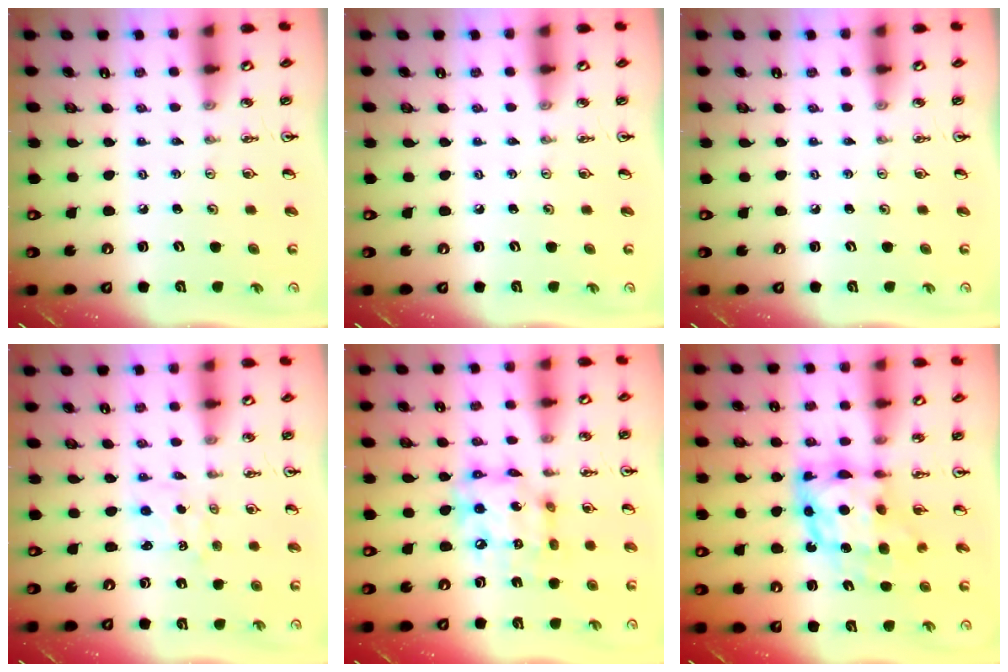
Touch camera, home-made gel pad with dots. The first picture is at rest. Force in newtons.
{"total": 0.0}
{"total": 0.0}
{"total": 0.9, "press": 0.7, "slide": 0.6}
{"total": 13.7, "press": 13.6, "slide": 1.3}
{"total": 11.2, "press": 11.2, "slide": 0.8}